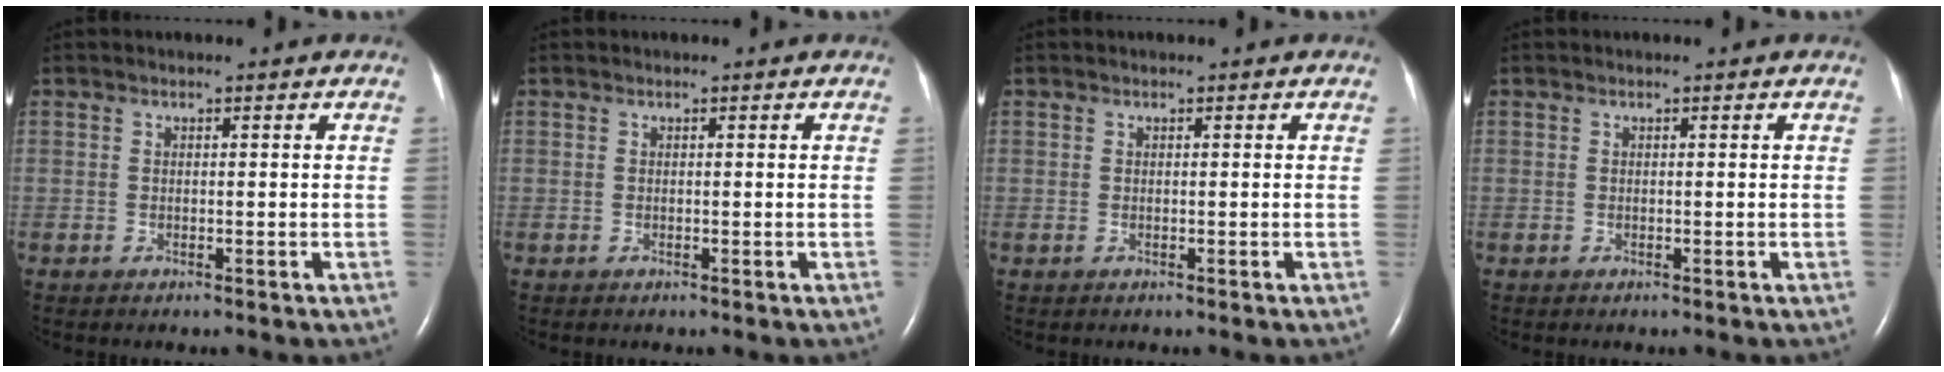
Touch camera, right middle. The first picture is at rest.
{"total": 0.0}
{"total": 0.0}
{"total": 0.0}